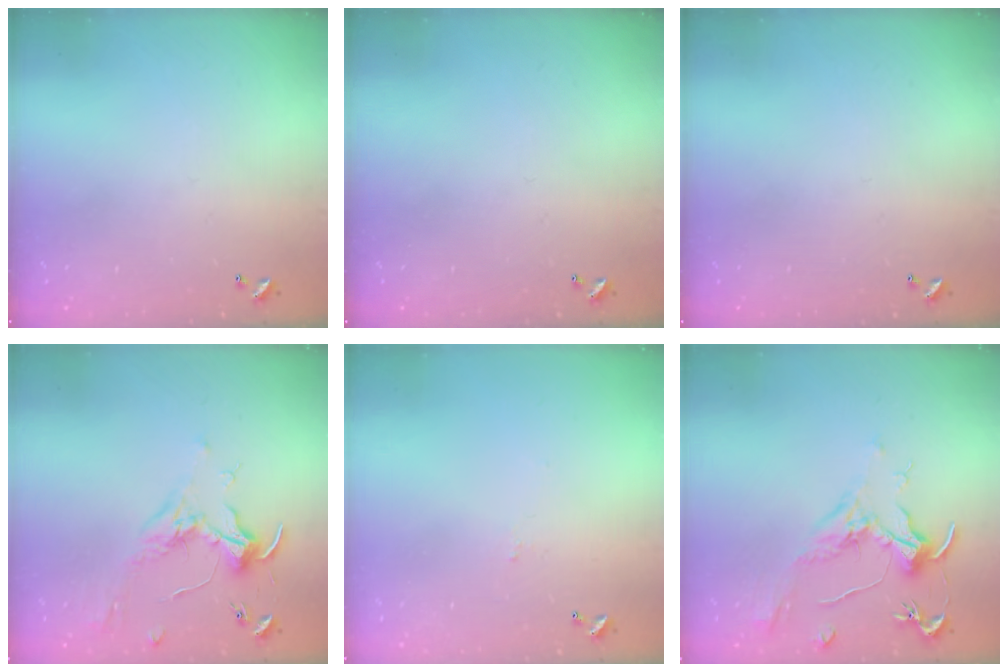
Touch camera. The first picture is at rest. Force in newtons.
{"total": 0.0}
{"total": 0.0}
{"total": 1.7, "press": 1.5, "slide": 0.8}
{"total": 1.7, "press": 1.6, "slide": 0.3}
{"total": 1.9, "press": 1.7, "slide": 0.9}